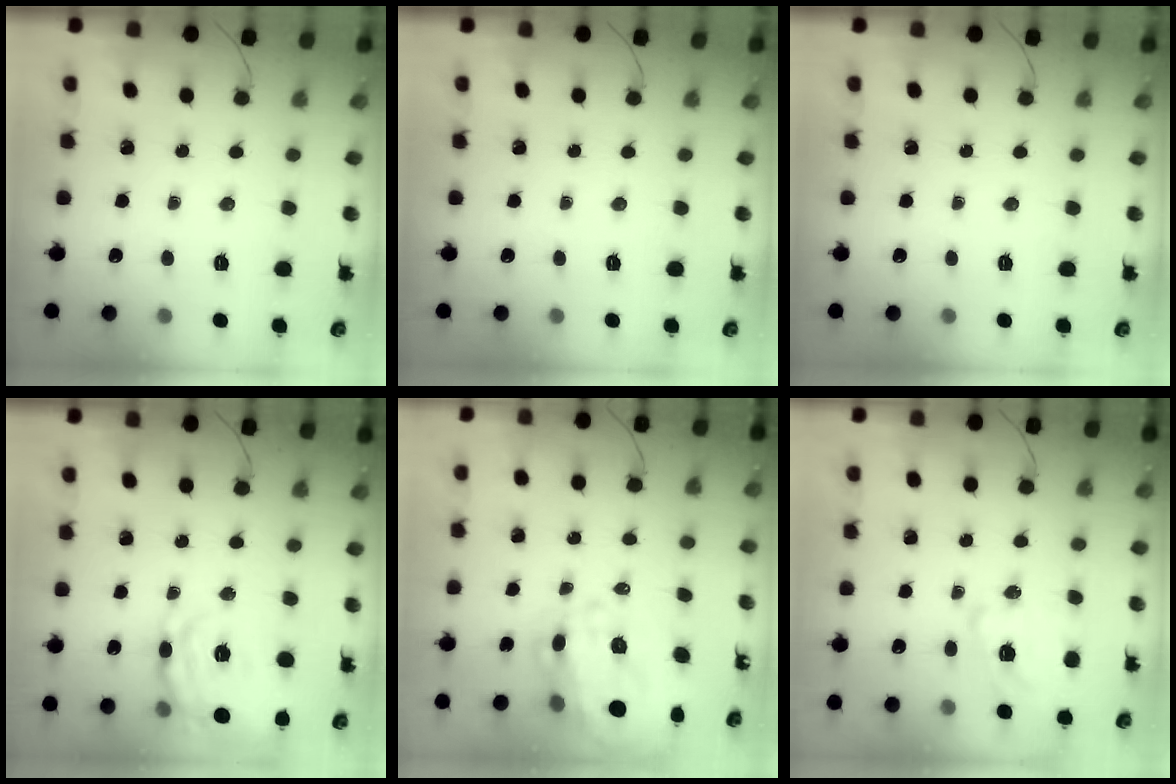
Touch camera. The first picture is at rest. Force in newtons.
{"total": 0.0}
{"total": 0.0}
{"total": 12.4, "press": 12.0, "slide": 3.0}
{"total": 10.9, "press": 10.5, "slide": 2.8}
{"total": 1.4, "press": 1.2, "slide": 0.8}